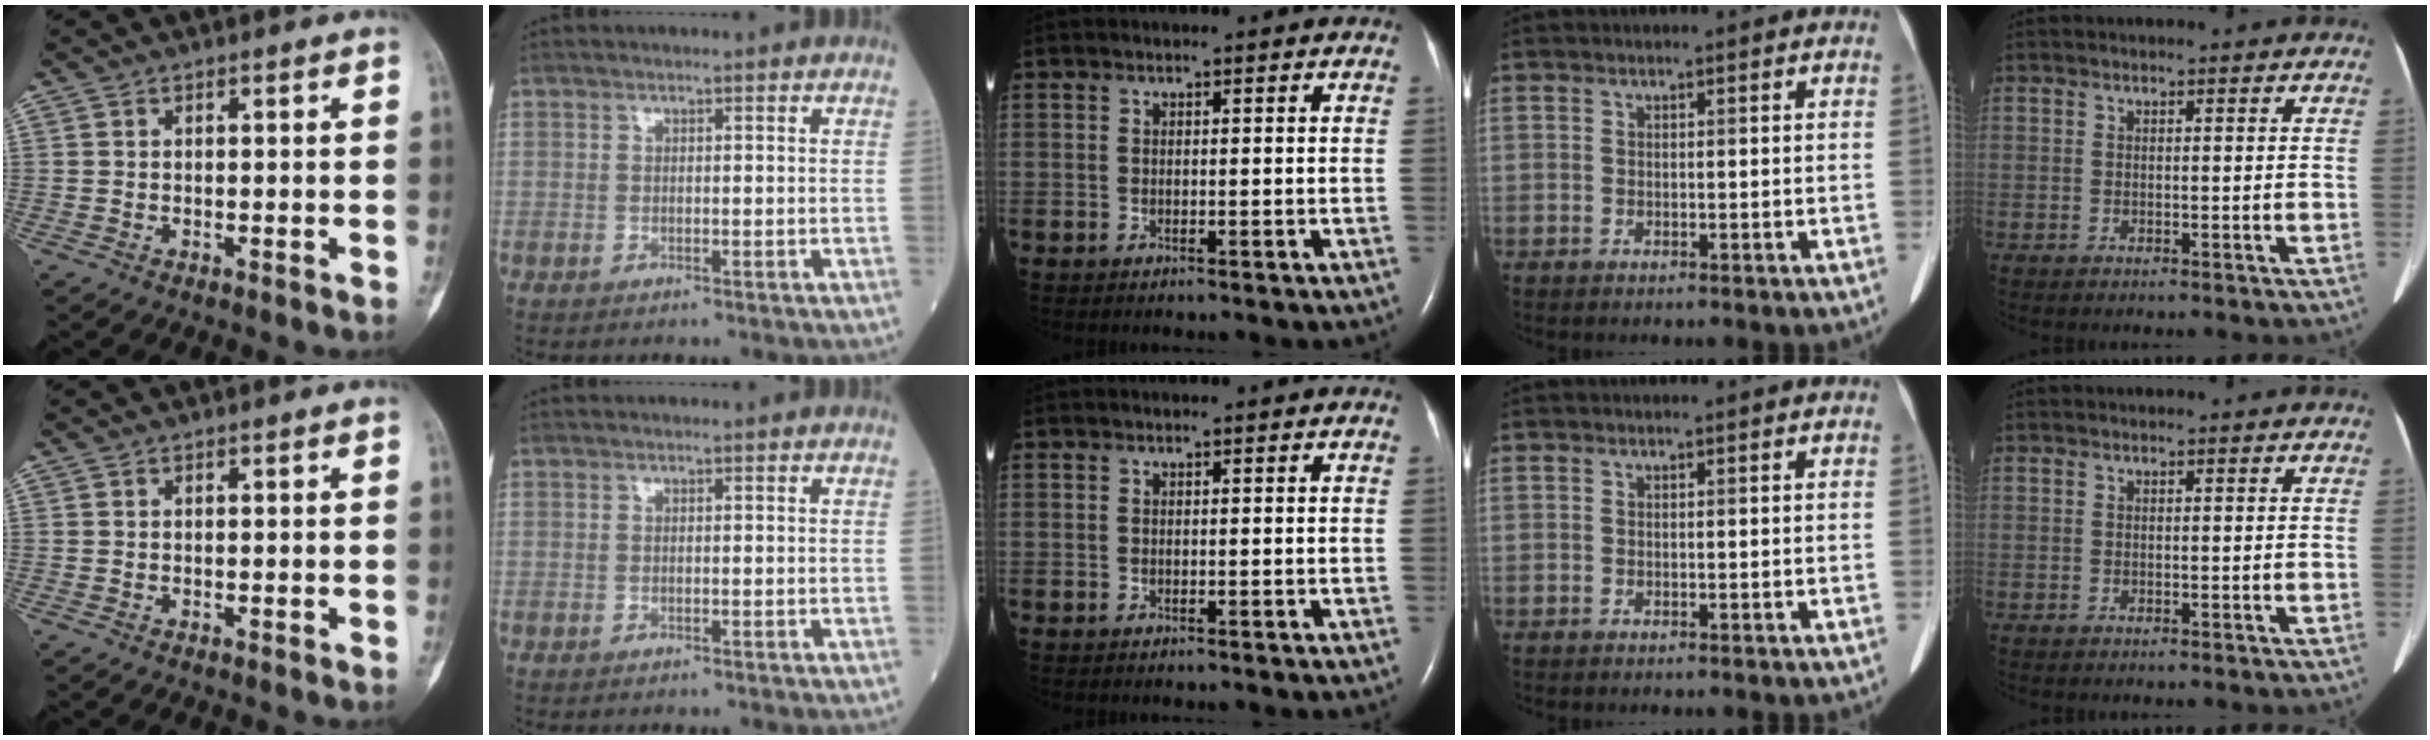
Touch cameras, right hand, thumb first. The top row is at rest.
{}